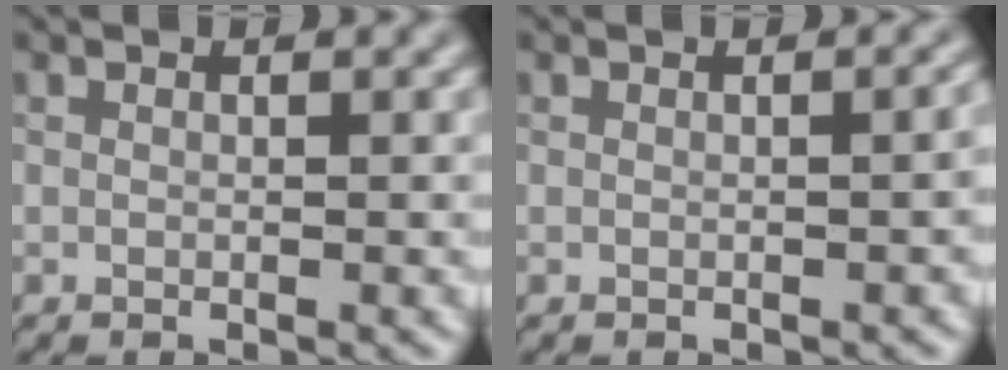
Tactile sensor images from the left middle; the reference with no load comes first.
{"total": 1.4, "force": [-0.3, 0.5, 1.3], "torque": [-0.013, 0.002, -0.002]}